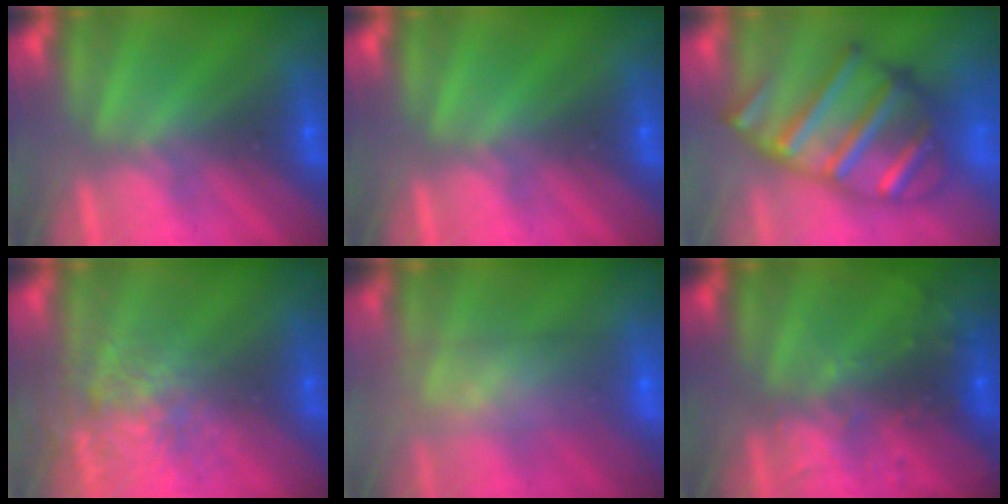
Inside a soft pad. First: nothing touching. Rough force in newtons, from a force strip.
{"total": 0.0}
{"total": 6.3}
{"total": 3.7}
{"total": 9.1}
{"total": 8.8}